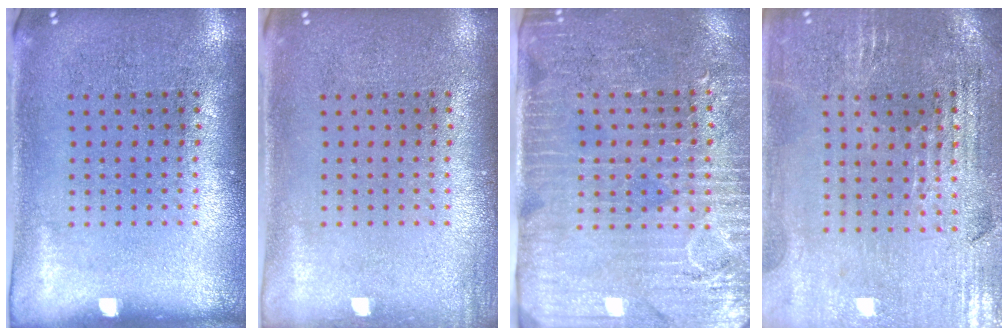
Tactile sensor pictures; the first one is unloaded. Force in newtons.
{"total": 0.8, "press": 0.7, "slide": 0.1}
{"total": 3.6, "press": 3.1, "slide": 1.9}
{"total": 1.8, "press": 1.7, "slide": 0.4}